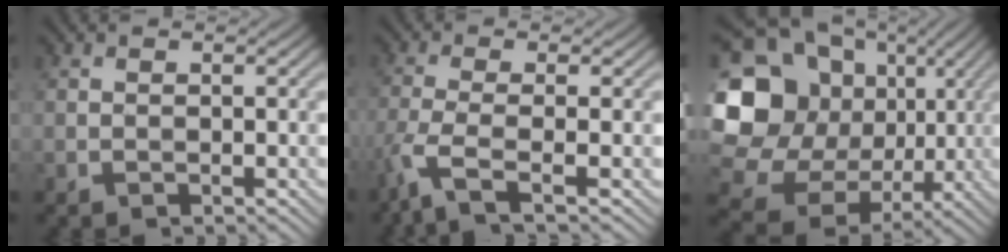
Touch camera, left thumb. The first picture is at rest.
{"total": 4.7, "force": [-2.7, 0.5, 3.9], "torque": [-0.093, -0.004, -0.067]}
{"total": 20.6, "force": [2.8, 17.9, 9.8], "torque": [-0.266, -0.002, 0.062]}